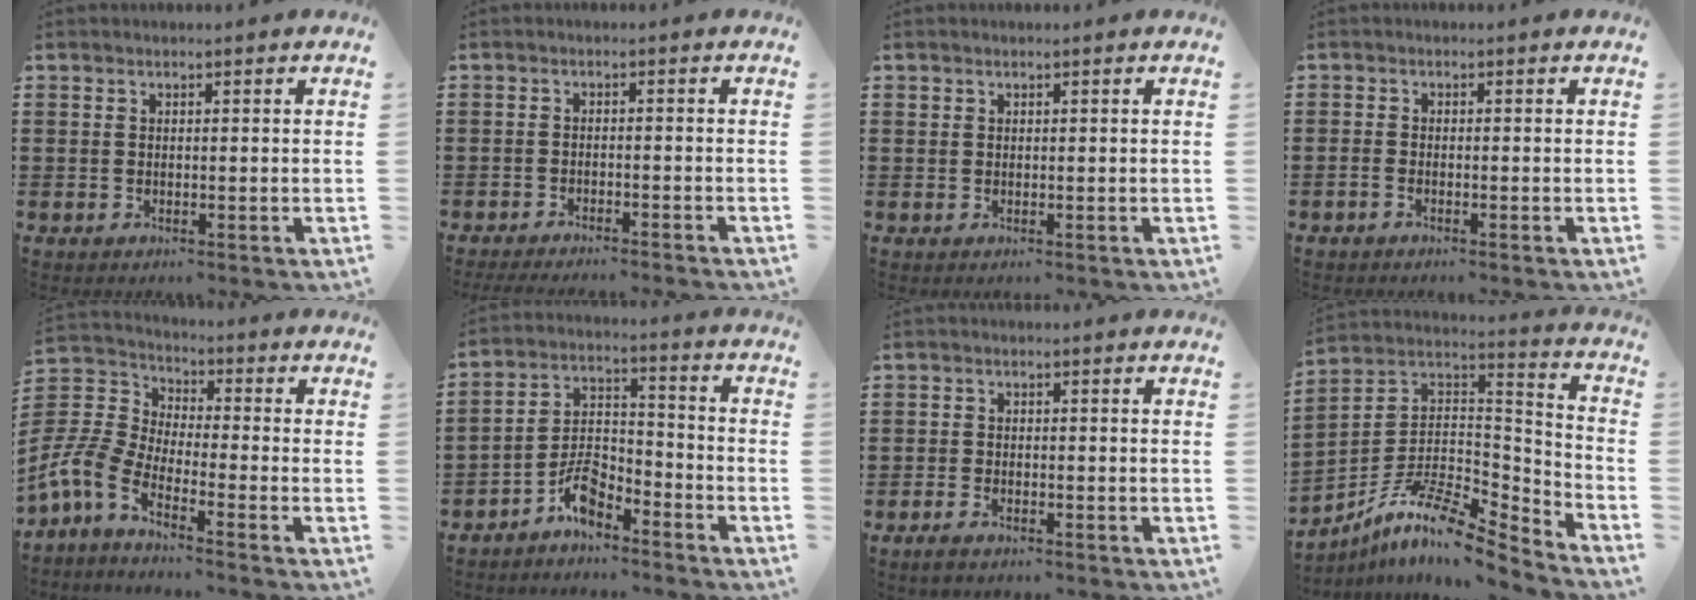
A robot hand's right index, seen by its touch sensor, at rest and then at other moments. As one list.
[{"total": 2.3, "force": [-2.2, -0.4, 0.6], "torque": [-0.009, -0.002, -0.044]}, {"total": 0.6, "force": [0.3, 0.5, 0.0], "torque": [-0.001, 0.005, 0.005]}, {"total": 0.8, "force": [-0.7, 0.0, 0.3], "torque": [-0.008, -0.005, -0.013]}, {"total": 6.3, "force": [-5.0, 2.4, 2.9], "torque": [-0.107, -0.014, -0.111]}, {"total": 6.2, "force": [-5.0, 2.2, 2.8], "torque": [-0.062, 0.009, -0.097]}, {"total": 1.2, "force": [-1.1, 0.4, 0.3], "torque": [-0.009, 0.003, -0.022]}, {"total": 10.2, "force": [-7.5, 2.3, 6.5], "torque": [-0.132, 0.004, -0.152]}]